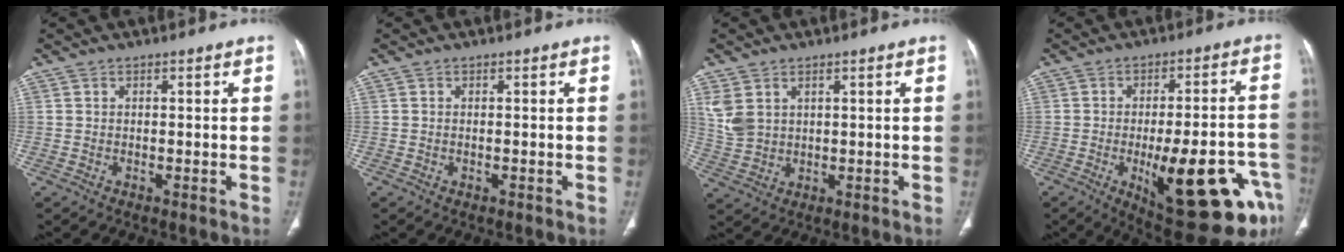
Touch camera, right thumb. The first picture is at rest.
{"total": 0.0}
{"total": 5.6, "force": [2.3, 3.9, 3.3], "torque": [-0.068, -0.006, 0.058]}
{"total": 23.3, "force": [-8.7, 7.3, 20.3], "torque": [-0.213, 0.020, -0.100]}